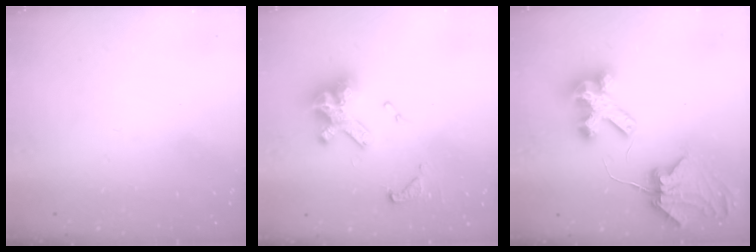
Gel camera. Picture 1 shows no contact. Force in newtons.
{"total": 13.5, "press": 13.4, "slide": 1.8}
{"total": 8.3, "press": 8.2, "slide": 1.1}